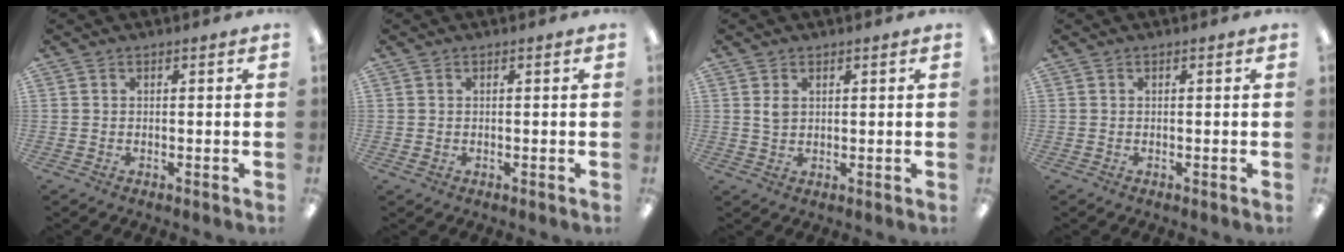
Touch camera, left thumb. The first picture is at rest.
{"total": 0.7, "force": [0.3, 0.5, 0.3], "torque": [-0.007, 0.004, 0.005]}
{"total": 2.4, "force": [1.3, 1.6, 1.2], "torque": [-0.020, -0.002, 0.023]}
{"total": 0.0}